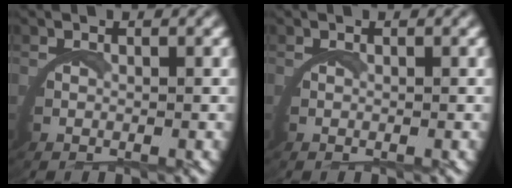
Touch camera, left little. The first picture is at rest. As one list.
[{"total": 0.0}]